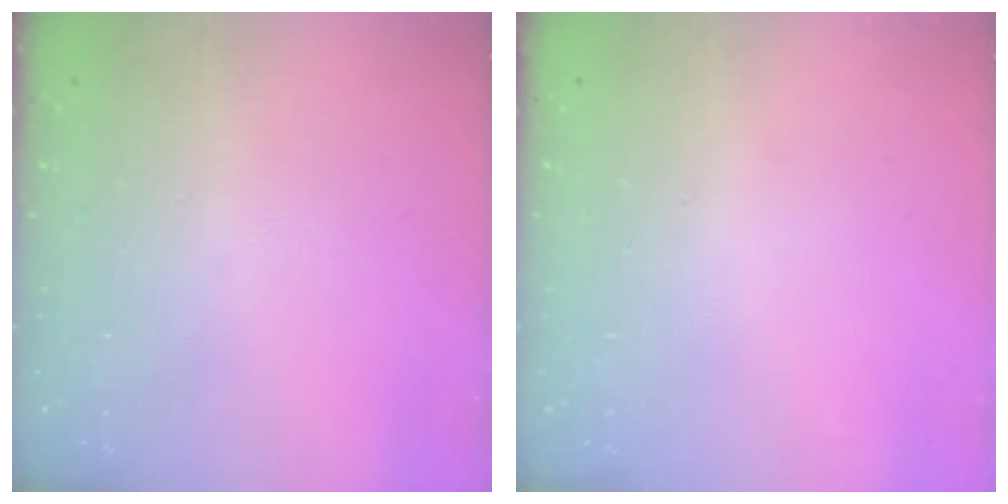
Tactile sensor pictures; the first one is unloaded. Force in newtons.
{"total": 0.0}